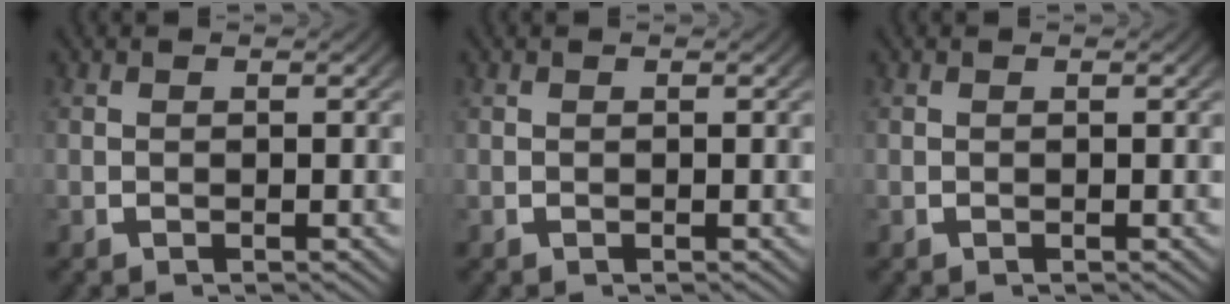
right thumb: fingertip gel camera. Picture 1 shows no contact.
{"total": 0.0}
{"total": 0.0}